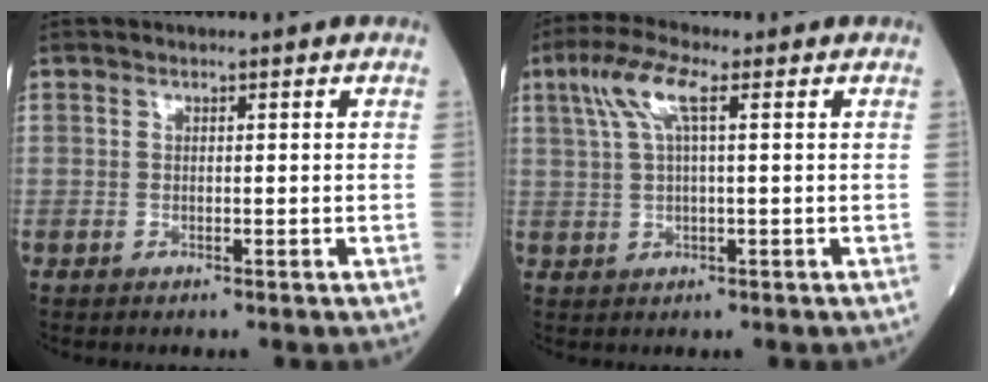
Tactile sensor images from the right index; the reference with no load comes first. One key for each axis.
{"total": 5.6, "fx": 2.2, "fy": 0.8, "fz": 5.1, "tx": -0.111, "ty": 0.023, "tz": 0.046}